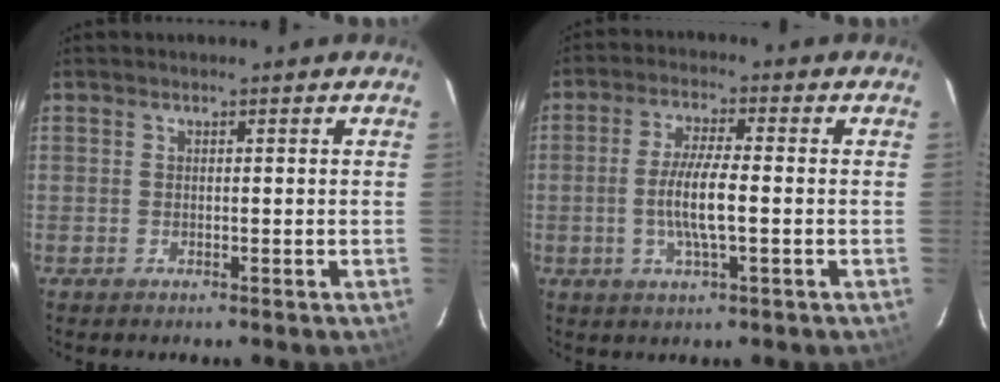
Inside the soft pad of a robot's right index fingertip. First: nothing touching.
{"total": 7.3, "force": [-1.2, 1.1, 7.1], "torque": [-0.139, -0.003, -0.025]}